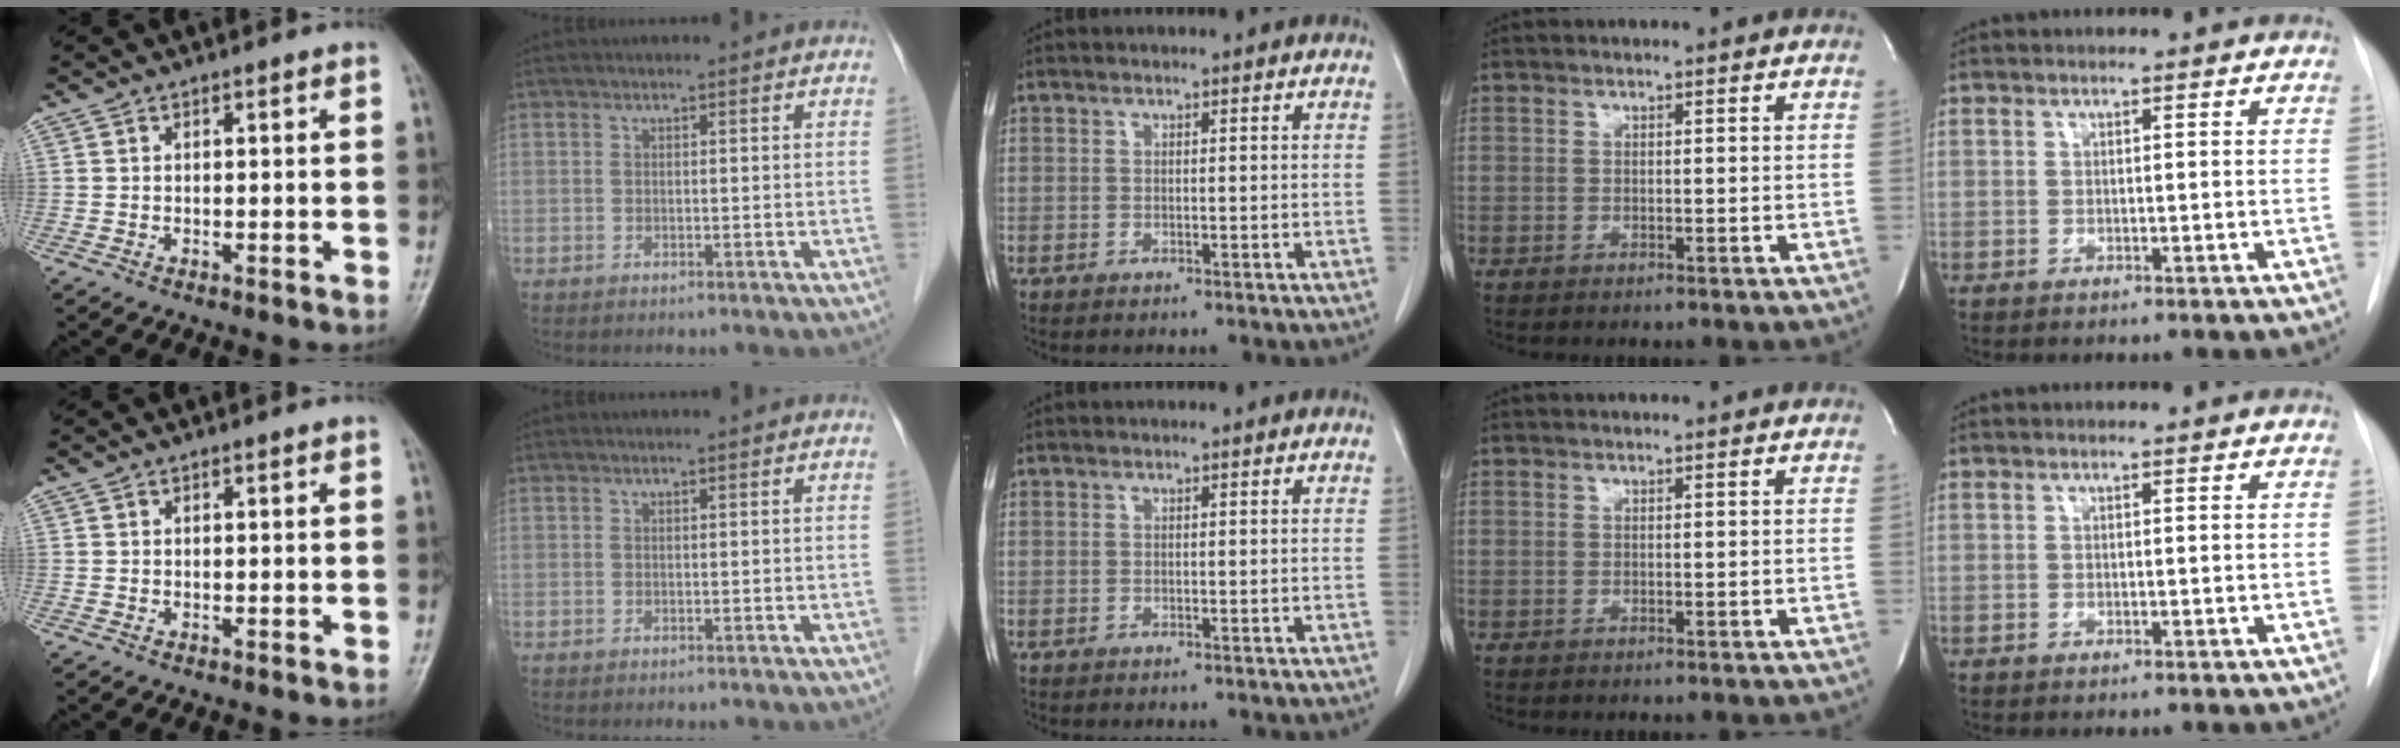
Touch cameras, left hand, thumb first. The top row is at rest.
{}